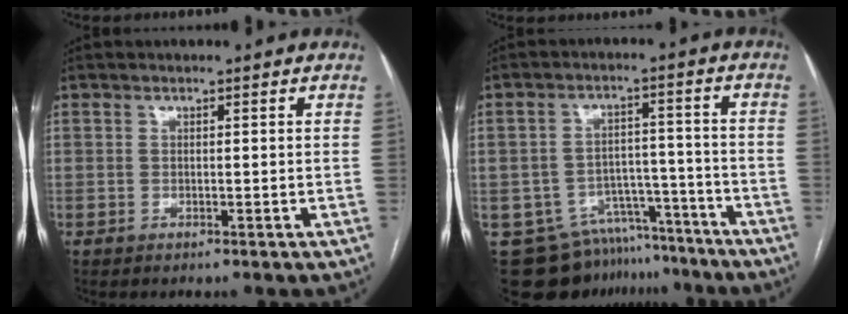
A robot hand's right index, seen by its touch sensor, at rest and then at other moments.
{"total": 12.8, "force": [-10.6, 6.9, 2.3], "torque": [-0.030, 0.038, -0.144]}